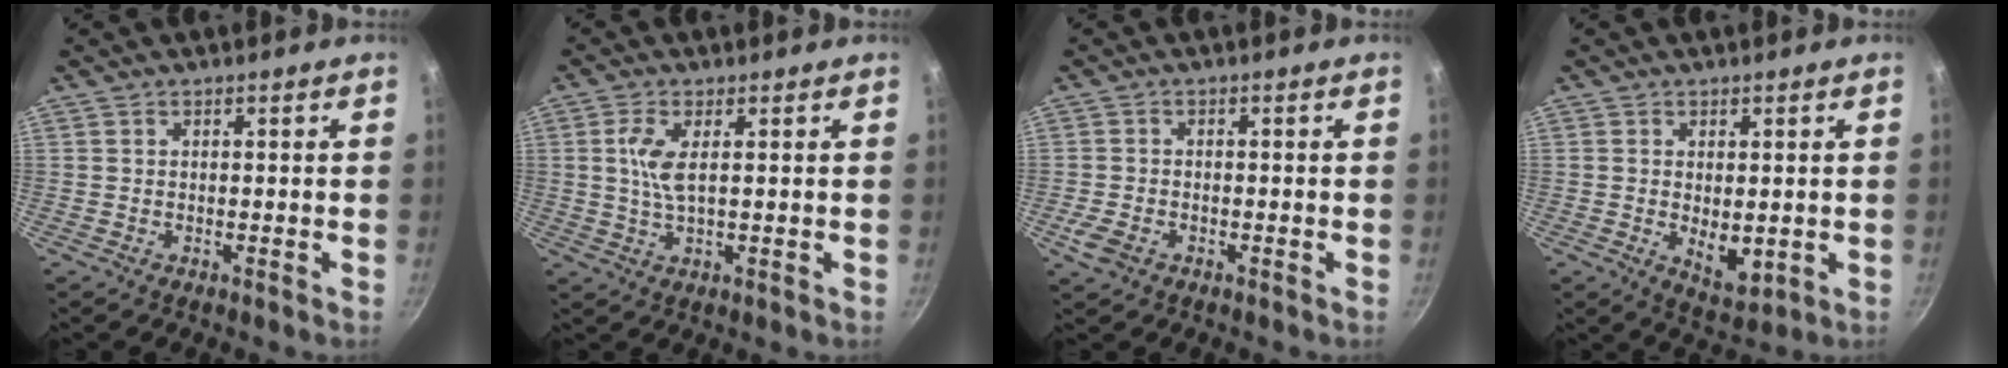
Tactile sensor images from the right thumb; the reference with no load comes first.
{"total": 4.5, "force": [0.8, 1.5, 4.2], "torque": [-0.099, 0.002, 0.018]}
{"total": 3.8, "force": [-1.7, 2.5, 2.4], "torque": [-0.054, 0.006, -0.033]}
{"total": 6.2, "force": [-0.3, 3.5, 5.1], "torque": [-0.069, -0.017, 0.005]}